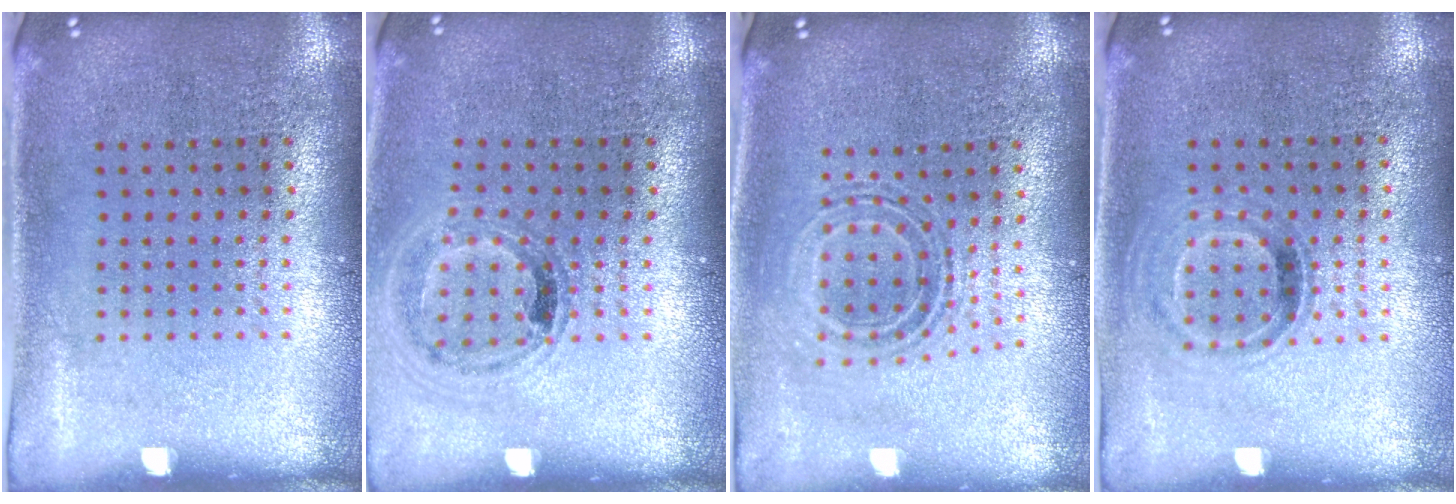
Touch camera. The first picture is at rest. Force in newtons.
{"total": 0.9, "press": 0.9, "slide": 0.1}
{"total": 0.7, "press": 0.7, "slide": 0.2}
{"total": 1.0, "press": 0.8, "slide": 0.5}